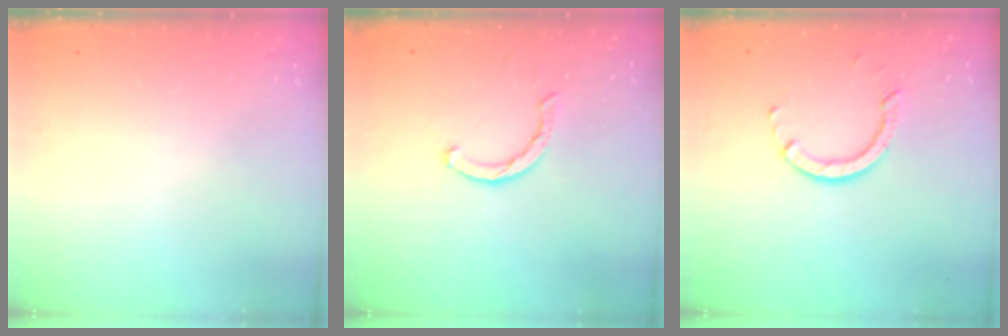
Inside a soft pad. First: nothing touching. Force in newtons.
{"total": 2.1, "press": 2.1, "slide": 0.1}
{"total": 3.1, "press": 3.1, "slide": 0.1}